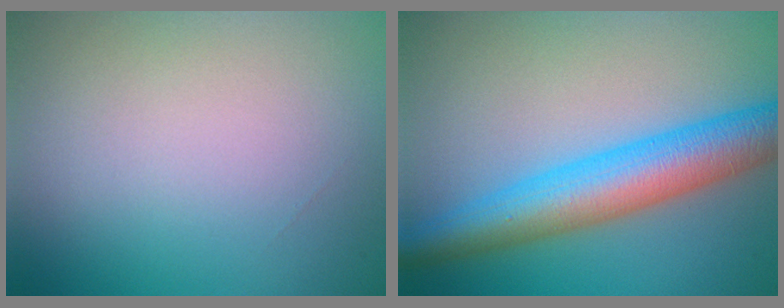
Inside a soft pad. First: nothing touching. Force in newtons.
{"total": 7.4, "press": 7.4, "slide": 0.0}